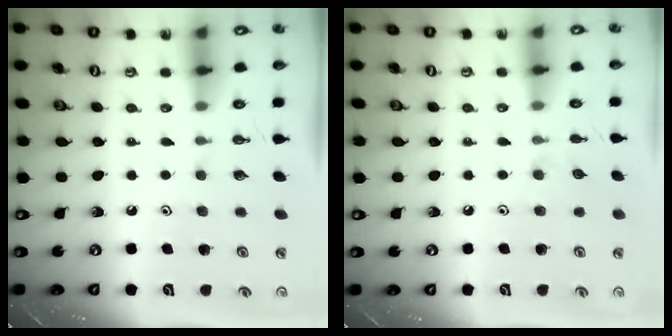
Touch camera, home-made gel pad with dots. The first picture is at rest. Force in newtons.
{"total": 3.9, "press": 3.9, "slide": 0.6}